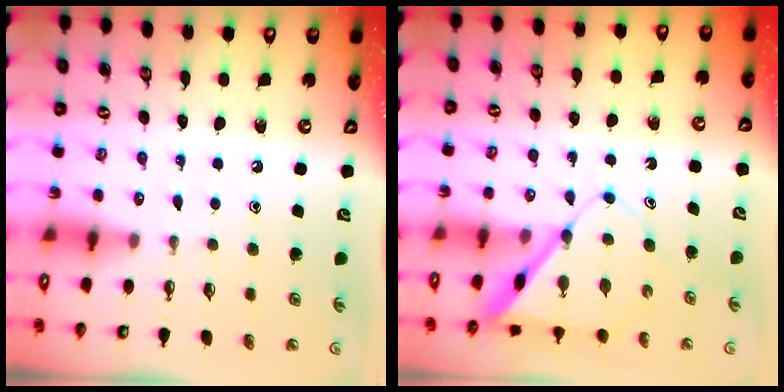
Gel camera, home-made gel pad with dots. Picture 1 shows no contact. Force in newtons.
{"total": 8.0, "press": 8.0, "slide": 0.7}